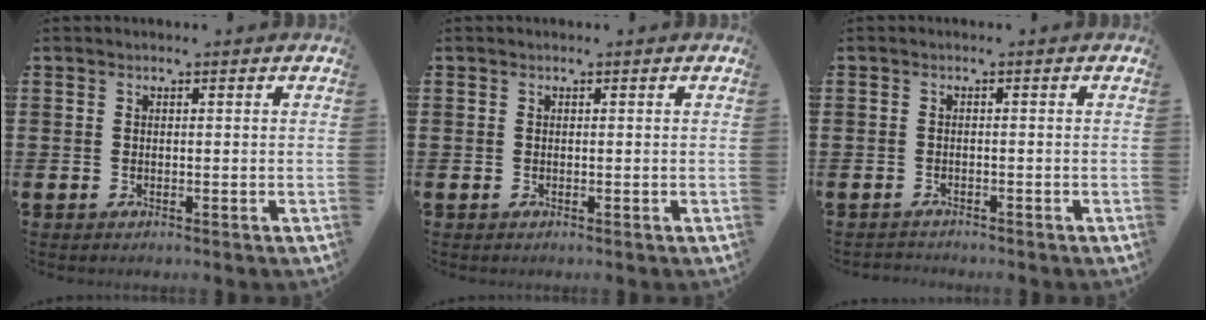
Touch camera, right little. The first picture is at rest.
{"total": 0.0}
{"total": 0.8, "force": [-0.8, 0.1, -0.1], "torque": [-0.001, -0.001, -0.017]}